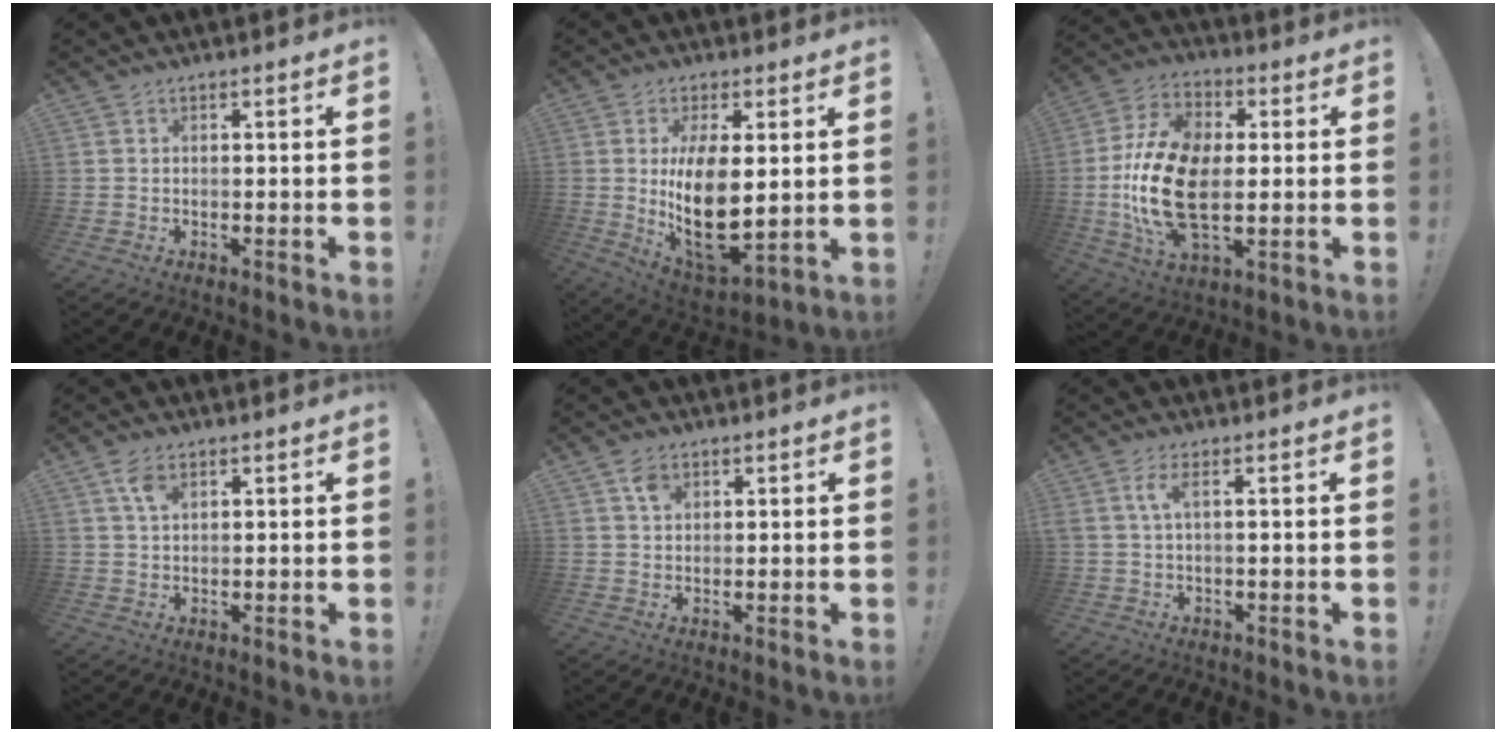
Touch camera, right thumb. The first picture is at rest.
{"total": 16.3, "force": [1.6, 8.0, 14.1], "torque": [-0.254, -0.036, 0.035]}
{"total": 20.7, "force": [-1.2, 12.1, 16.7], "torque": [-0.336, 0.001, -0.014]}
{"total": 4.2, "force": [2.1, 2.3, 2.8], "torque": [-0.053, -0.002, 0.039]}
{"total": 3.6, "force": [1.6, 2.7, 1.6], "torque": [-0.021, -0.002, 0.029]}
{"total": 3.9, "force": [1.2, 0.8, 3.7], "torque": [-0.066, 0.000, 0.019]}